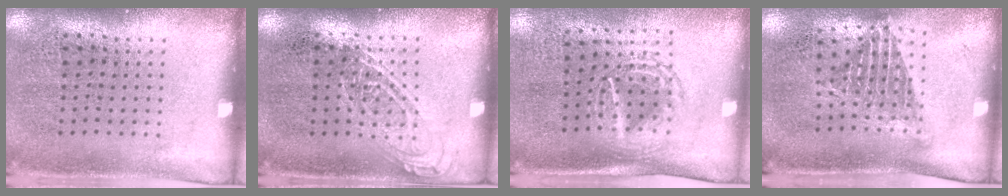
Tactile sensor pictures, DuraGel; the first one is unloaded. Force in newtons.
{"total": 0.8, "press": 0.8, "slide": 0.1}
{"total": 1.7, "press": 1.4, "slide": 1.0}
{"total": 1.3, "press": 1.0, "slide": 0.9}